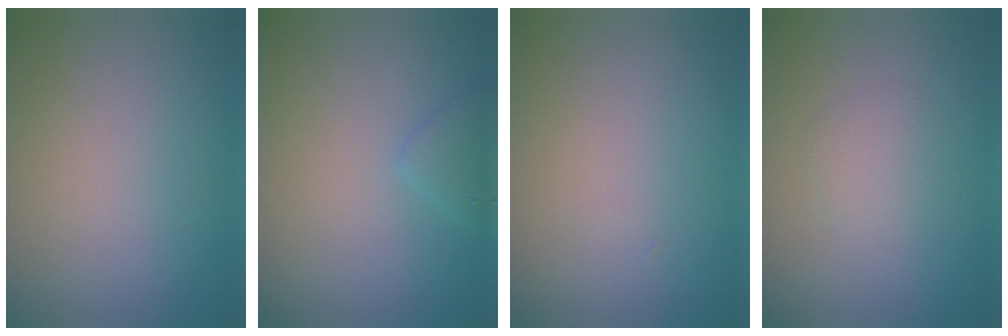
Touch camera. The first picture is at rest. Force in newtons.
{"total": 1.5, "press": 1.5, "slide": 0.1}
{"total": 0.0}
{"total": 1.5, "press": 1.5, "slide": 0.0}